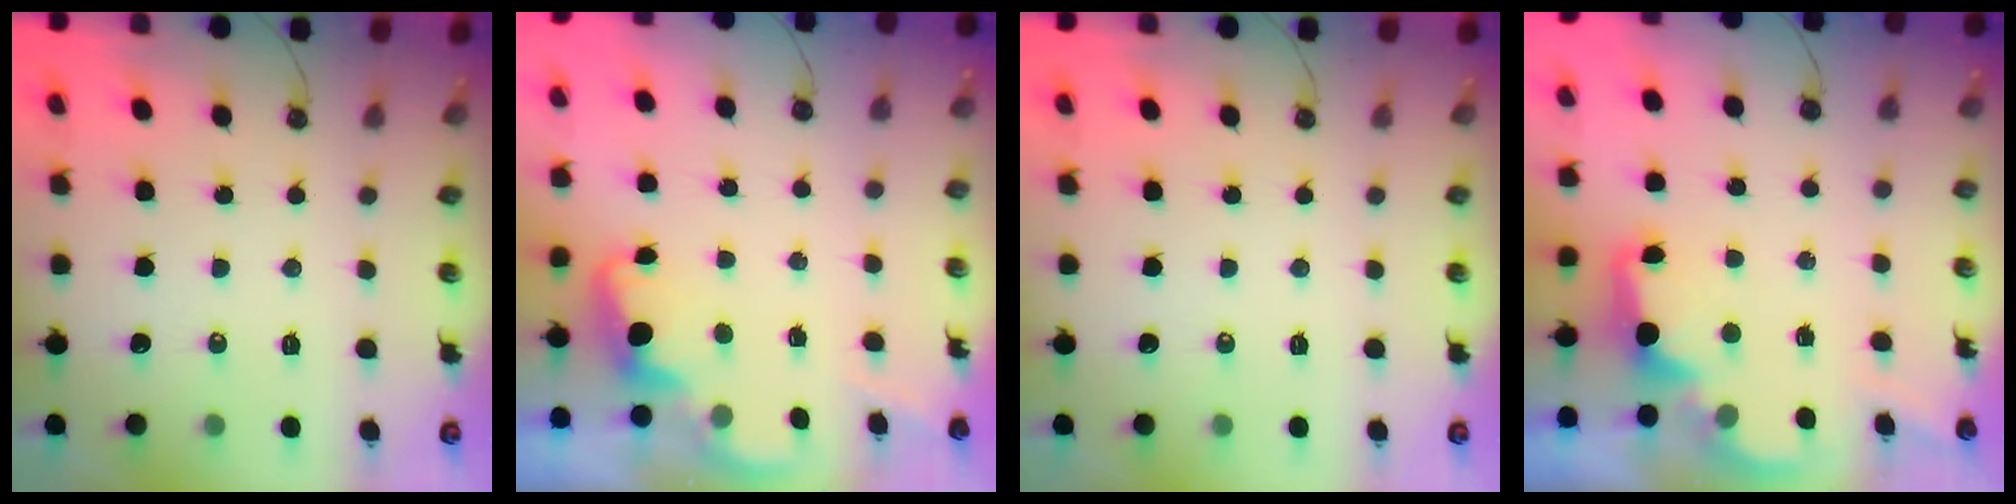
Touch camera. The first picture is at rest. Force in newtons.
{"total": 2.5, "press": 2.4, "slide": 0.7}
{"total": 0.0}
{"total": 2.5, "press": 2.4, "slide": 0.6}